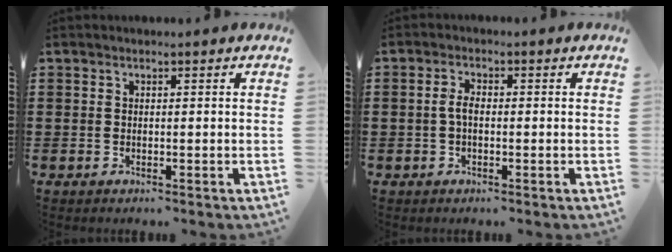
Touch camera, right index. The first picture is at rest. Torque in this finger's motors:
{"motor_torque": [0.47, -0.22, 0.27, 0.09]}